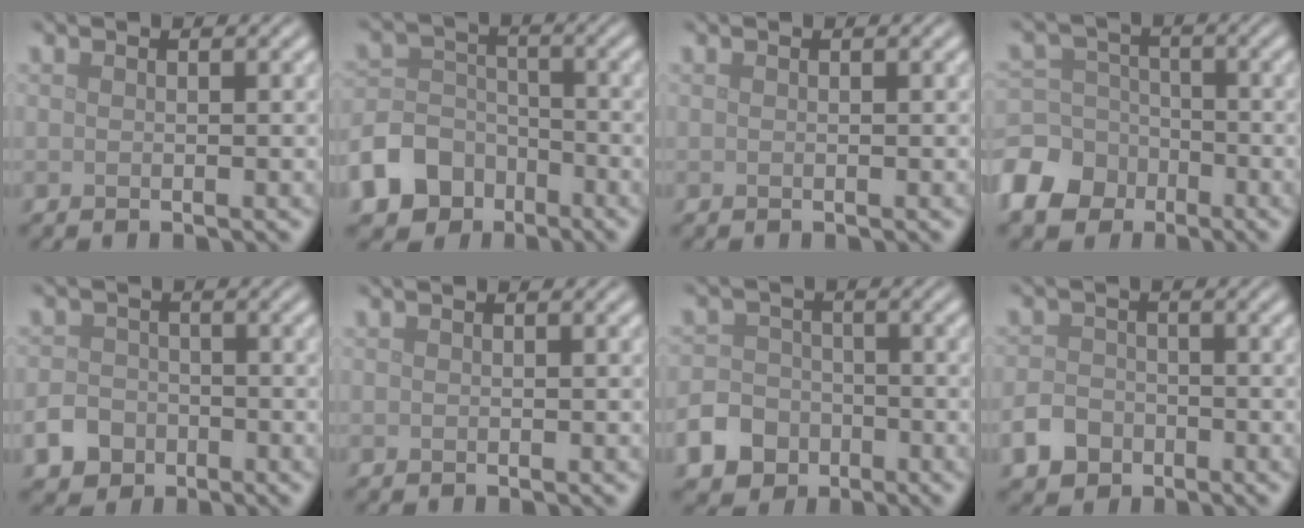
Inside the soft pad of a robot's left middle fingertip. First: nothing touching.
{"total": 8.5, "force": [-5.2, 6.4, 2.2], "torque": [-0.037, -0.018, -0.112]}
{"total": 0.0}
{"total": 7.7, "force": [-4.5, 5.7, 2.5], "torque": [-0.055, -0.010, -0.100]}
{"total": 3.5, "force": [-1.9, 2.7, 1.1], "torque": [-0.014, -0.004, -0.037]}
{"total": 0.0}
{"total": 6.9, "force": [-4.0, 5.4, 1.5], "torque": [-0.018, -0.023, -0.087]}
{"total": 3.2, "force": [-1.8, 2.4, 1.2], "torque": [-0.021, -0.002, -0.037]}